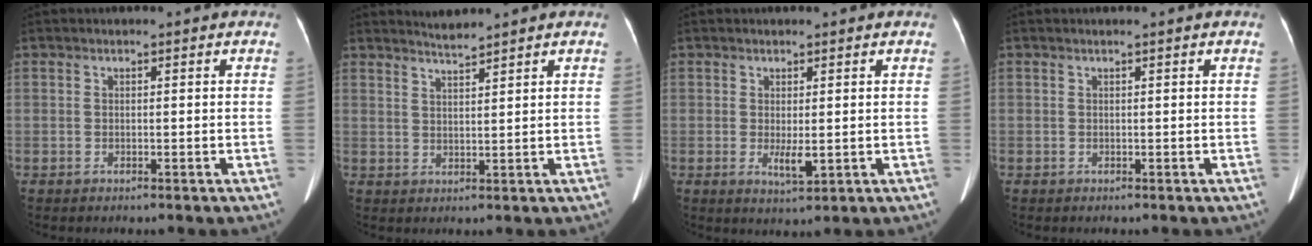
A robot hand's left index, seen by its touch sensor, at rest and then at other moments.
{"total": 2.6, "force": [2.6, -0.4, 0.3], "torque": [-0.010, 0.000, 0.051]}
{"total": 2.8, "force": [0.2, 0.7, 2.7], "torque": [-0.048, -0.007, 0.009]}
{"total": 0.0}